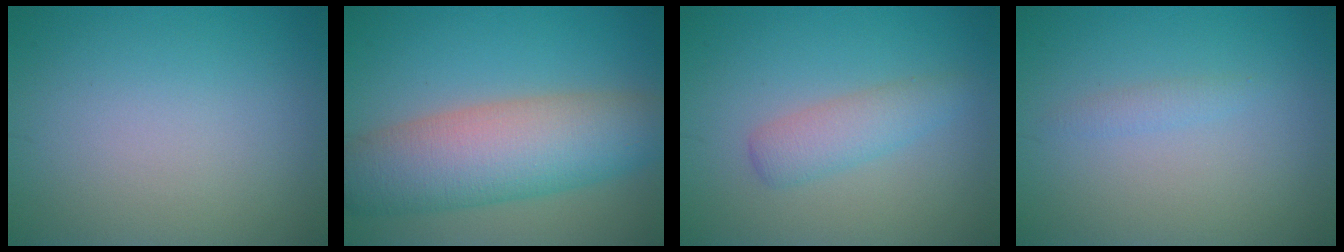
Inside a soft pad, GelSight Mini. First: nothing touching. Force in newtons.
{"total": 9.1, "press": 9.1, "slide": 0.2}
{"total": 2.6, "press": 2.6, "slide": 0.0}
{"total": 0.9, "press": 0.9, "slide": 0.1}